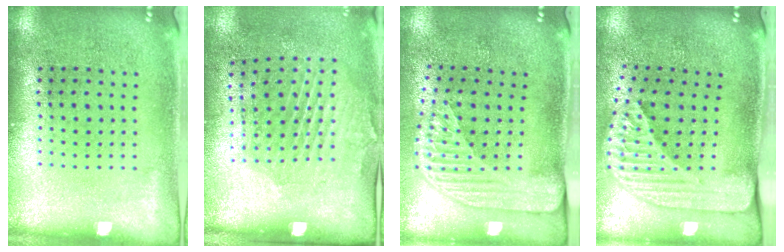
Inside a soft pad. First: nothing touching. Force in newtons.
{"total": 2.0, "press": 1.2, "slide": 1.6}
{"total": 2.3, "press": 1.7, "slide": 1.5}
{"total": 2.5, "press": 1.7, "slide": 1.8}